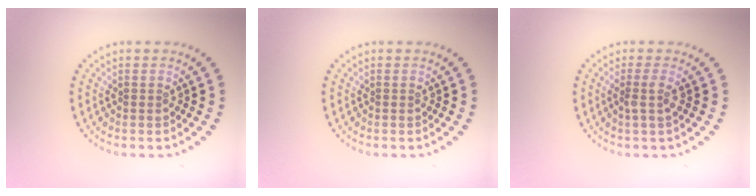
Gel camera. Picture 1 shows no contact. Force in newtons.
{"total": 0.0}
{"total": 1.2, "press": 1.0, "slide": 0.6}